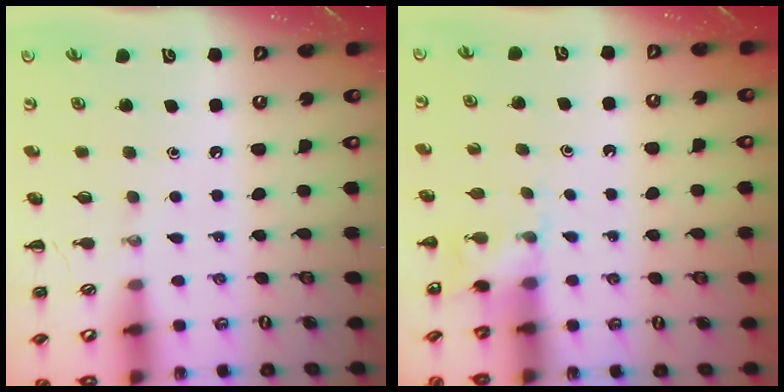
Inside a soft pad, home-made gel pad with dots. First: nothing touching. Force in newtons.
{"total": 3.7, "press": 3.5, "slide": 1.1}